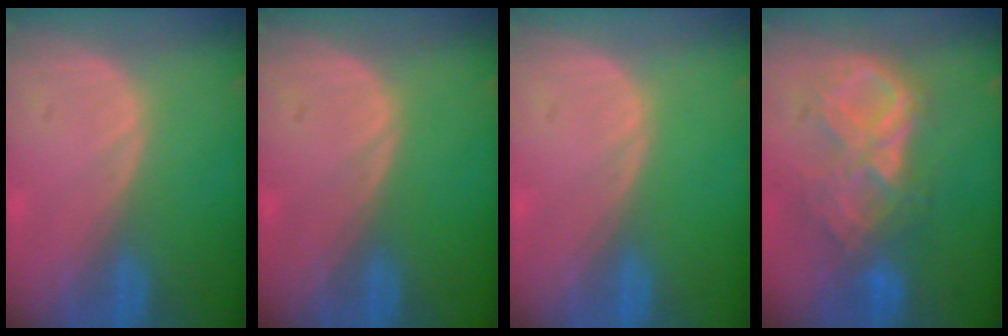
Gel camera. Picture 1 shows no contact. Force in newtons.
{"total": 0.0}
{"total": 0.0}
{"total": 9.2, "press": 7.9, "slide": 4.7}